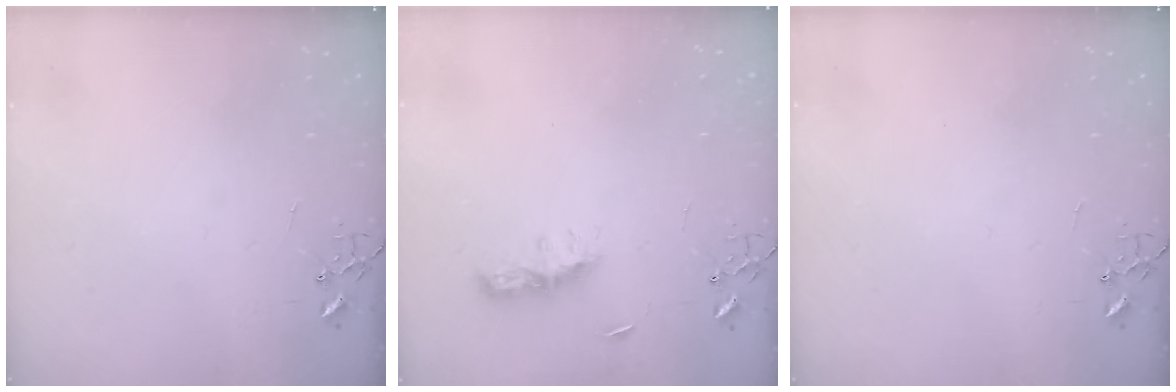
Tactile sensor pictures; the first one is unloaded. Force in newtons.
{"total": 6.7, "press": 6.6, "slide": 0.7}
{"total": 0.0}